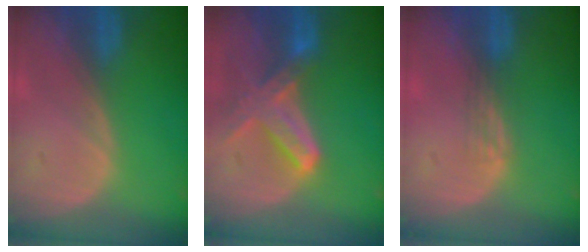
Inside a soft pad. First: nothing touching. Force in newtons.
{"total": 7.8, "press": 6.9, "slide": 3.6}
{"total": 2.1, "press": 1.6, "slide": 1.3}